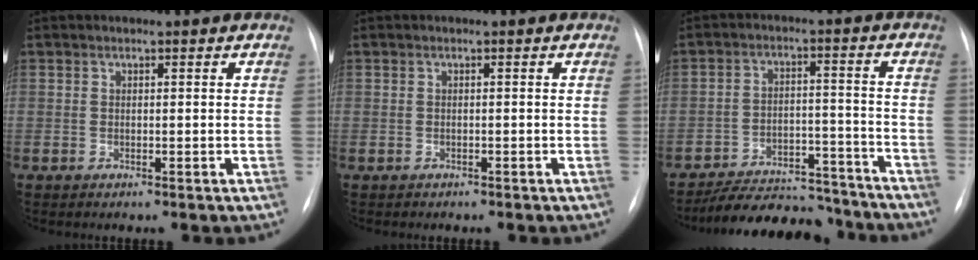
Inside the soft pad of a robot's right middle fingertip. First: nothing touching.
{"total": 0.9, "force": [-0.7, 0.5, 0.2], "torque": [-0.009, 0.002, -0.008]}
{"total": 15.4, "force": [-14.2, 4.5, 4.1], "torque": [-0.052, 0.026, -0.200]}